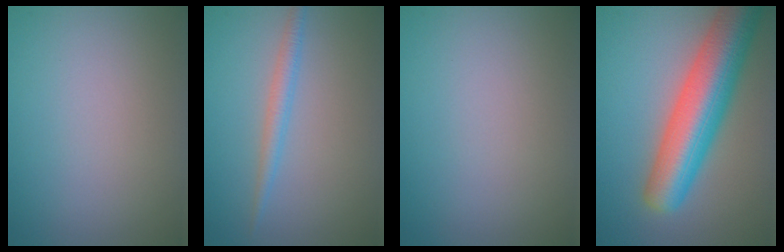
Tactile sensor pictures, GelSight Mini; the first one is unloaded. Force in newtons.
{"total": 1.7, "press": 1.7, "slide": 0.1}
{"total": 0.0}
{"total": 9.5, "press": 9.5, "slide": 0.5}